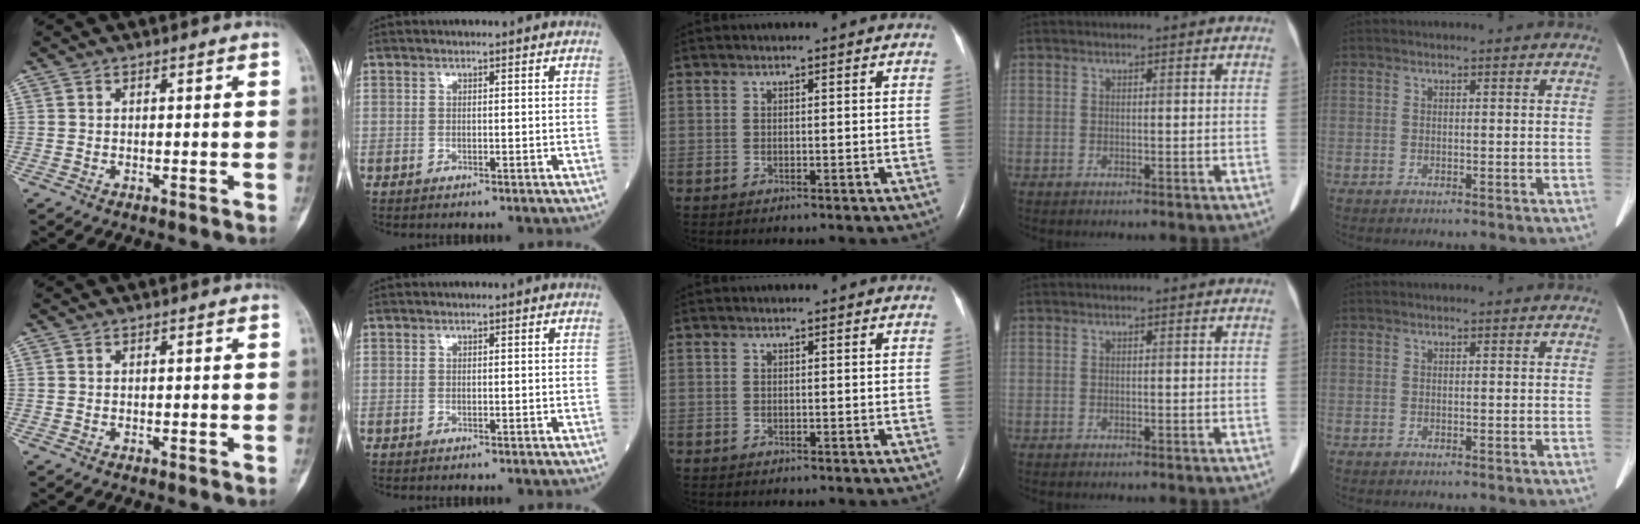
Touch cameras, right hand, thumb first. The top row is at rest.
{}